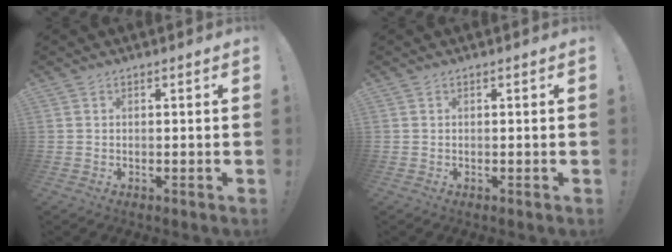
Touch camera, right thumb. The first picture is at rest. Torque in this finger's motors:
{"motor_torque": [0.00, 0.00, -0.12, 0.07, 0.00]}